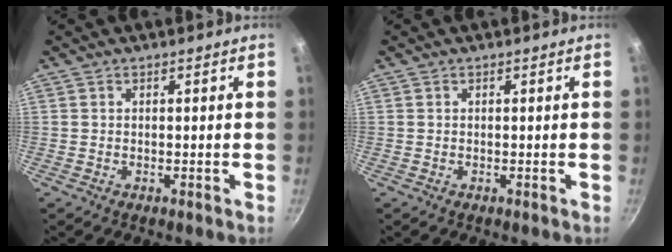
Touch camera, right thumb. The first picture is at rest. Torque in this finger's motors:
{"motor_torque": [0.00, 0.00, -0.10, 0.10, 0.00]}